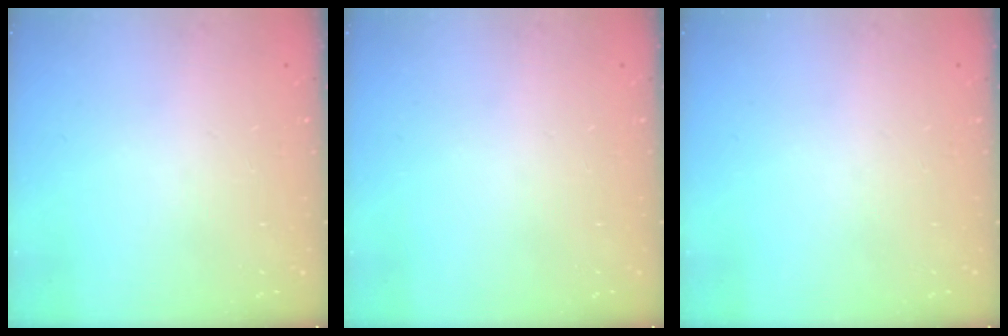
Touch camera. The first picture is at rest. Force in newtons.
{"total": 0.0}
{"total": 0.0}